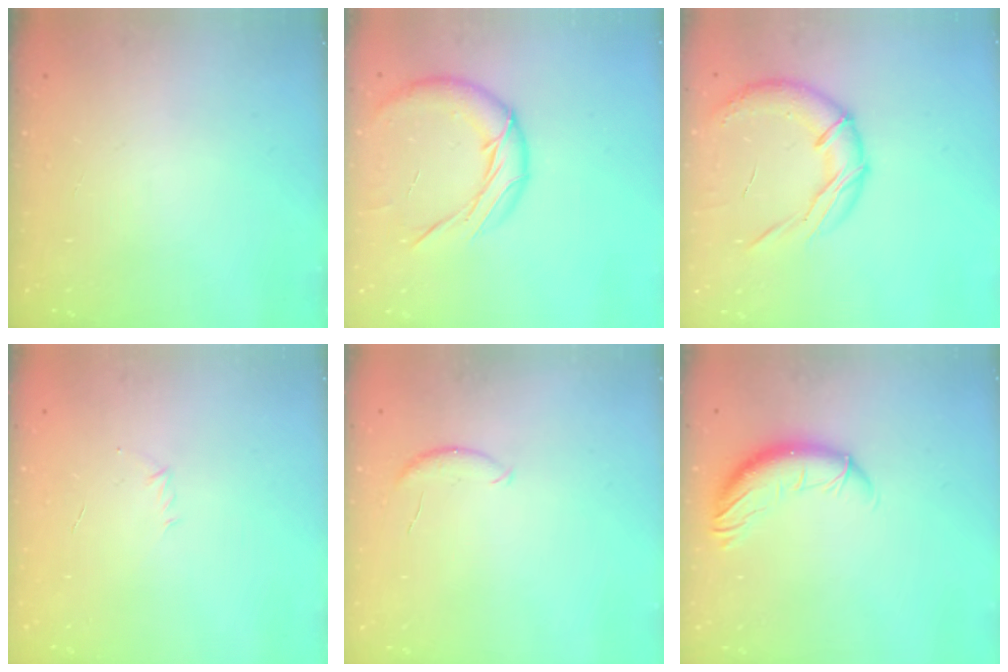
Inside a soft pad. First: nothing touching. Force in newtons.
{"total": 13.1, "press": 13.0, "slide": 1.8}
{"total": 14.9, "press": 14.7, "slide": 2.3}
{"total": 2.9, "press": 2.8, "slide": 0.7}
{"total": 5.5, "press": 5.5, "slide": 0.5}
{"total": 10.5, "press": 10.4, "slide": 1.7}